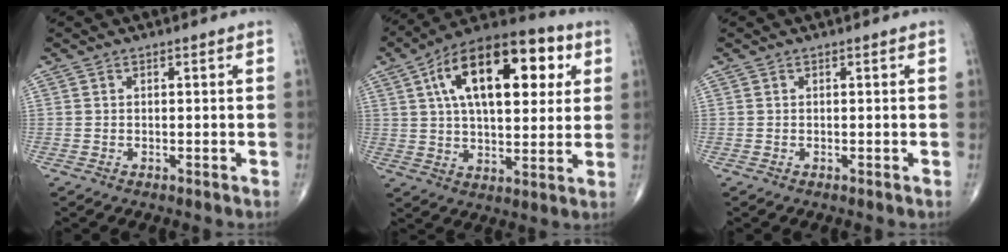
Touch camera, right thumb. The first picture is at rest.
{"total": 23.3, "force": [7.3, 11.4, 19.0], "torque": [-0.281, 0.011, 0.109]}
{"total": 0.0}